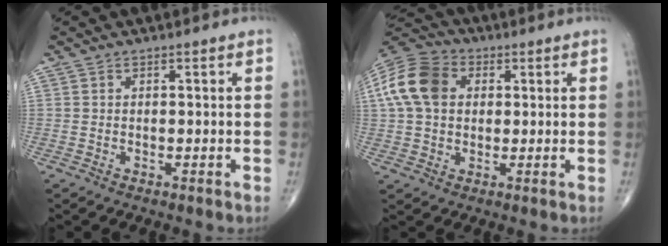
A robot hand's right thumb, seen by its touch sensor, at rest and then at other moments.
{"total": 12.8, "force": [2.5, 9.4, 8.3], "torque": [-0.157, 0.021, 0.037]}